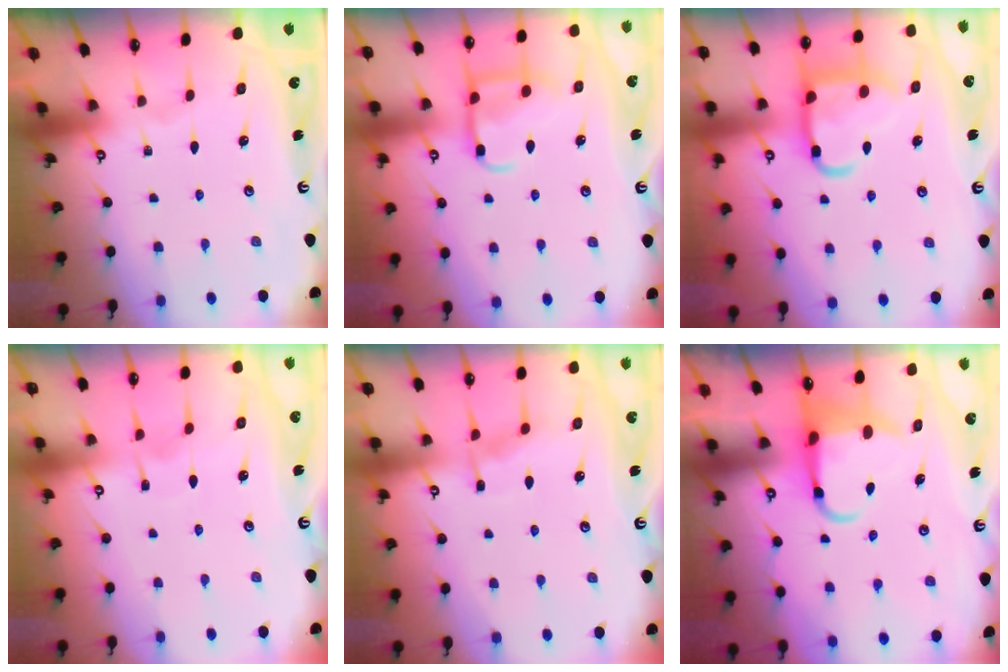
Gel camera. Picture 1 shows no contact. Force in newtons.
{"total": 11.2, "press": 11.1, "slide": 1.2}
{"total": 14.5, "press": 14.4, "slide": 1.5}
{"total": 3.8, "press": 3.8, "slide": 0.4}
{"total": 5.8, "press": 5.7, "slide": 0.6}
{"total": 5.8, "press": 5.7, "slide": 1.1}